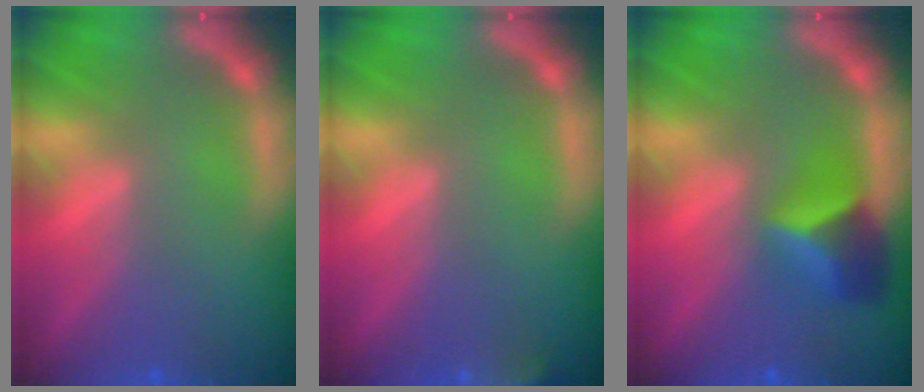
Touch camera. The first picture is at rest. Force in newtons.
{"total": 3.0}
{"total": 4.0}